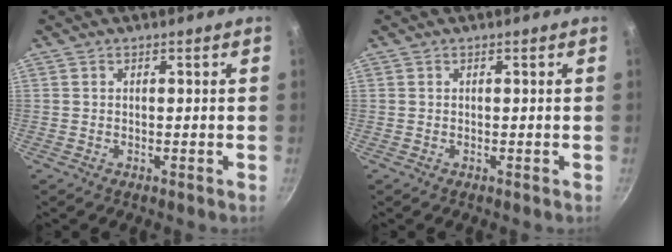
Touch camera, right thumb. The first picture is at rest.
{"total": 0.0}